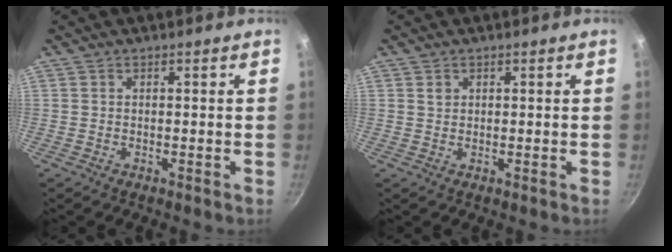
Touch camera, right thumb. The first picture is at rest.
{"total": 1.2, "force": [0.5, 1.0, 0.5], "torque": [-0.005, 0.000, 0.008]}